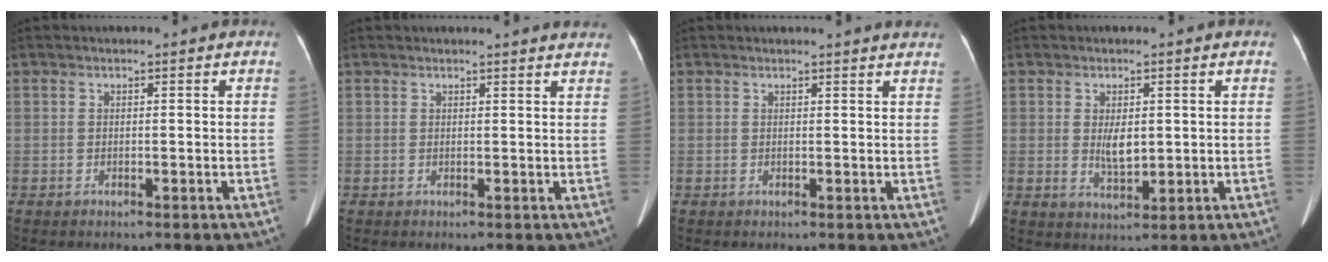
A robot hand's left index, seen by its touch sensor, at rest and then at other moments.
{"total": 4.9, "force": [4.8, 0.5, 1.1], "torque": [-0.010, 0.002, 0.035]}
{"total": 4.1, "force": [4.0, 0.3, 1.0], "torque": [-0.012, 0.004, 0.031]}
{"total": 3.6, "force": [0.4, 1.5, 3.3], "torque": [-0.063, -0.004, 0.015]}